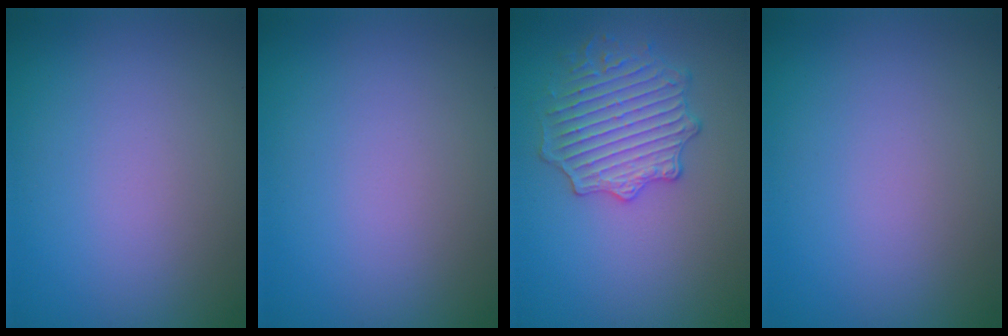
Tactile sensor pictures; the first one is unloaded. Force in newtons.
{"total": 0.0}
{"total": 3.9, "press": 3.9, "slide": 0.1}
{"total": 0.0}